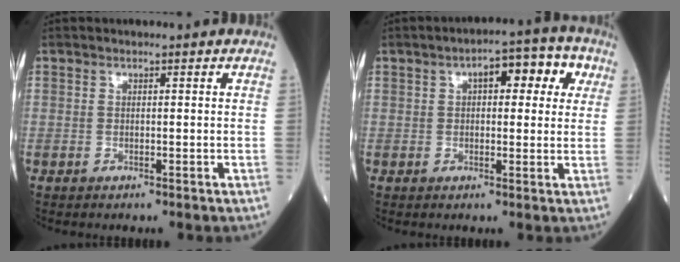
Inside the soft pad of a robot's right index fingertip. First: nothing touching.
{"total": 7.9, "force": [2.7, 3.3, 6.6], "torque": [-0.079, 0.033, 0.028]}